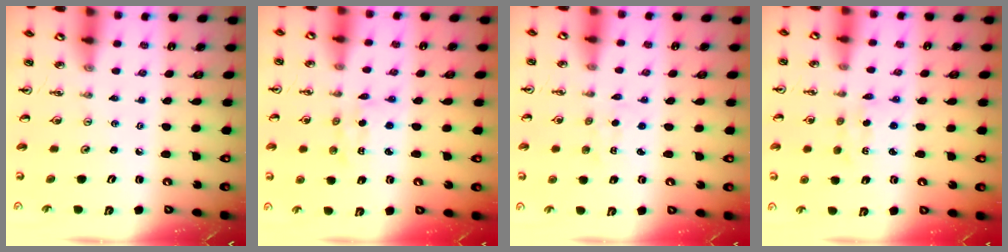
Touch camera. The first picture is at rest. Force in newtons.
{"total": 2.1, "press": 2.0, "slide": 0.6}
{"total": 1.2, "press": 1.2, "slide": 0.2}
{"total": 2.2, "press": 2.2, "slide": 0.4}